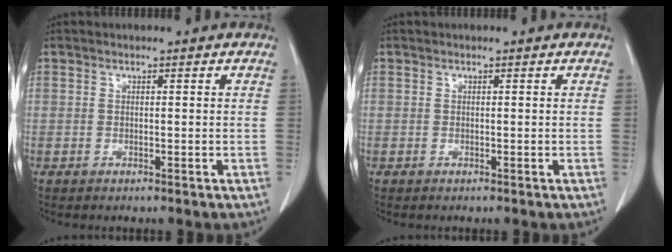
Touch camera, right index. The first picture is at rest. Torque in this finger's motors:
{"motor_torque": [0.00, 0.00, 0.01, 0.00]}